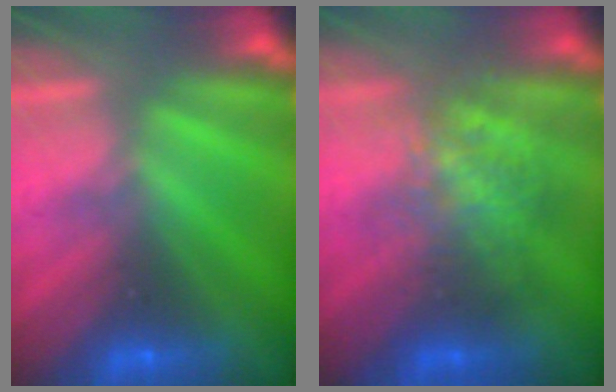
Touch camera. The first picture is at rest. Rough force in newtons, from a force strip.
{"total": 2.2}